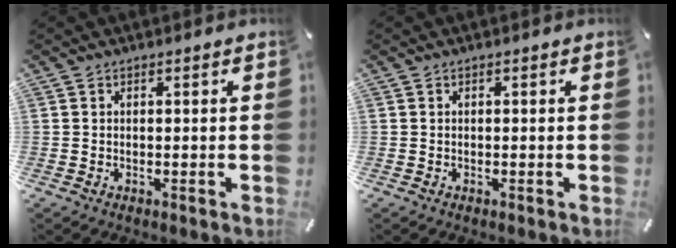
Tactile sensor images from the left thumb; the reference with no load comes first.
{"total": 0.0}